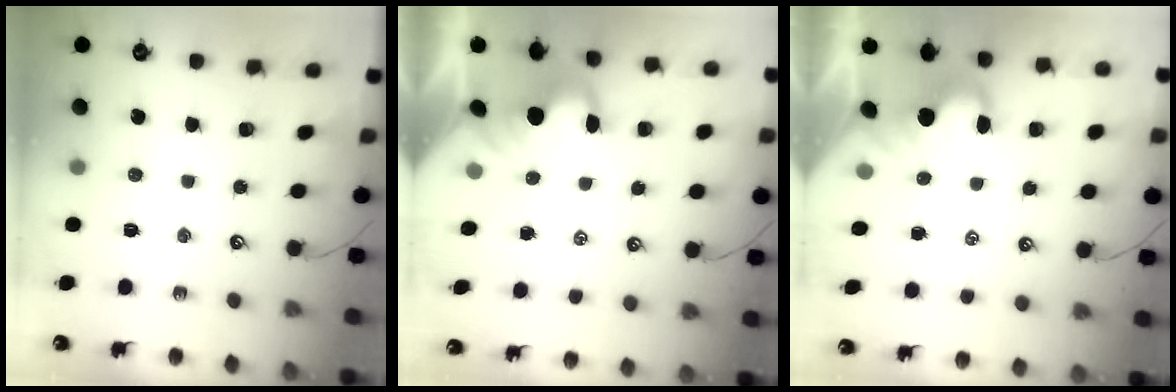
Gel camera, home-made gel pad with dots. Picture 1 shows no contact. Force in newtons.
{"total": 5.3, "press": 5.2, "slide": 0.8}
{"total": 1.7, "press": 1.5, "slide": 0.8}